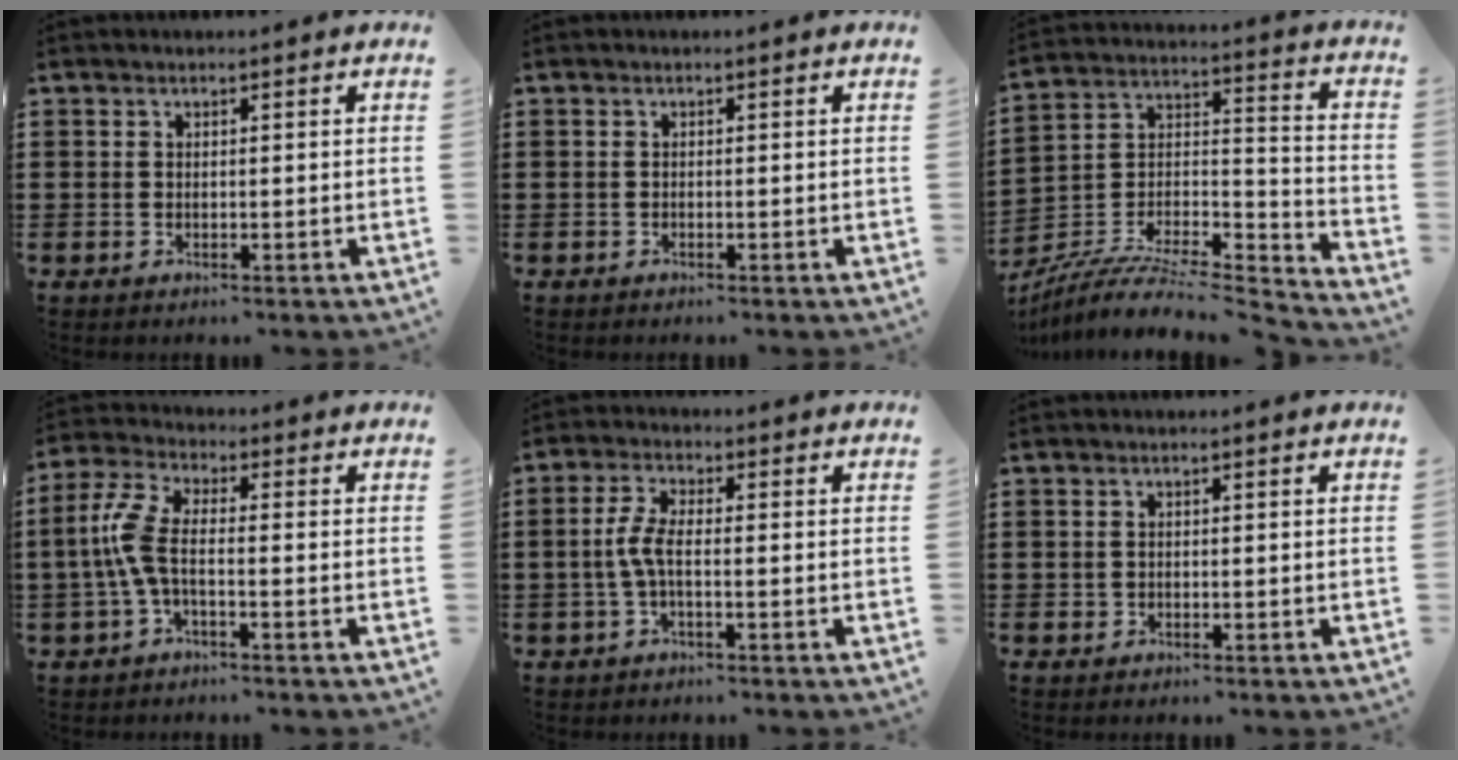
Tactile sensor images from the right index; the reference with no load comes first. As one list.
[{"total": 0.0}, {"total": 6.6, "force": [-5.6, 2.1, 2.8], "torque": [-0.053, -0.007, -0.112]}, {"total": 6.6, "force": [-0.9, 2.7, 5.9], "torque": [-0.150, -0.005, -0.027]}, {"total": 4.1, "force": [-0.8, 1.3, 3.8], "torque": [-0.098, -0.005, -0.024]}, {"total": 0.6, "force": [0.1, 0.6, 0.1], "torque": [-0.004, 0.005, 0.000]}]